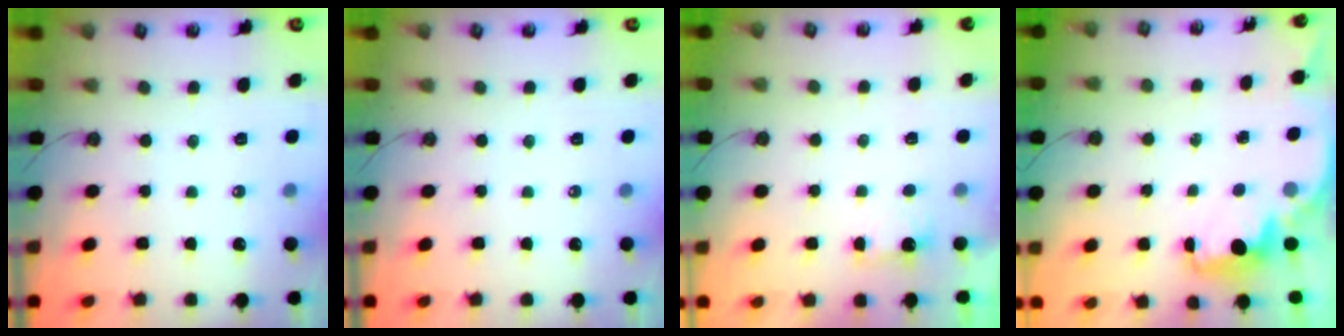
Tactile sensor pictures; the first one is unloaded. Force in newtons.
{"total": 0.0}
{"total": 1.6, "press": 1.4, "slide": 0.9}
{"total": 2.5, "press": 2.4, "slide": 0.8}